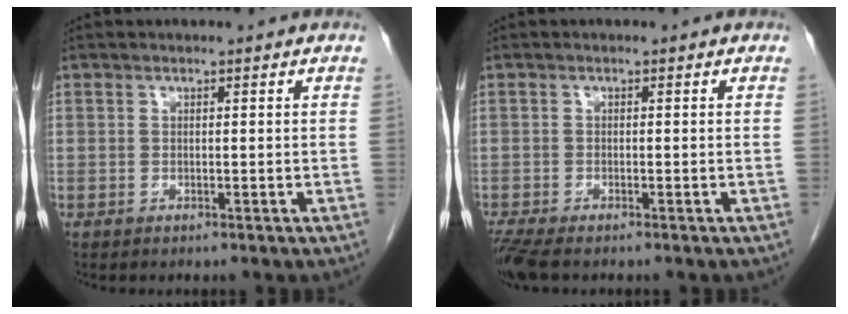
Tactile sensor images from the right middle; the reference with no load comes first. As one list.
[{"total": 3.5, "force": [-2.9, 0.6, 2.0], "torque": [-0.044, -0.012, -0.053]}]